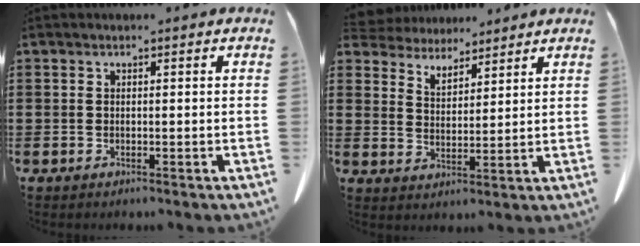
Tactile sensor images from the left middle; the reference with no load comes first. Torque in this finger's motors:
{"motor_torque": [0.42, 0.12, 0.01, -0.01]}